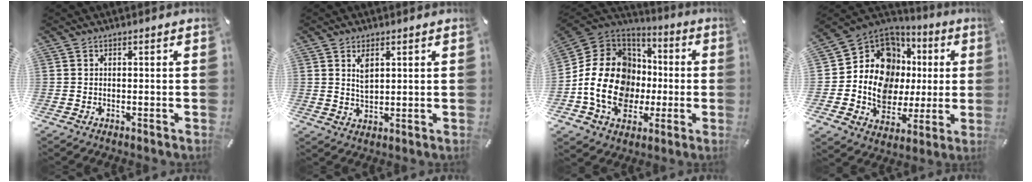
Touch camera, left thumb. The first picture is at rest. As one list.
[{"total": 4.1, "force": [1.8, 2.3, 2.9], "torque": [-0.048, -0.004, 0.028]}, {"total": 20.3, "force": [-3.2, 16.5, 11.4], "torque": [-0.245, 0.014, -0.048]}, {"total": 14.7, "force": [2.5, 12.5, 7.3], "torque": [-0.146, -0.039, 0.054]}]